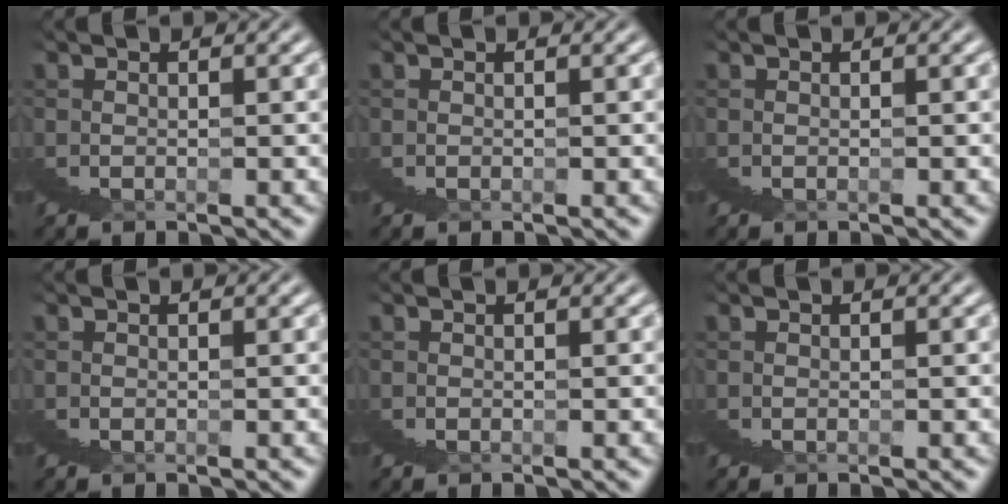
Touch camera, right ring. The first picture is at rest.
{"total": 0.0}
{"total": 0.0}
{"total": 0.0}
{"total": 0.0}
{"total": 0.0}